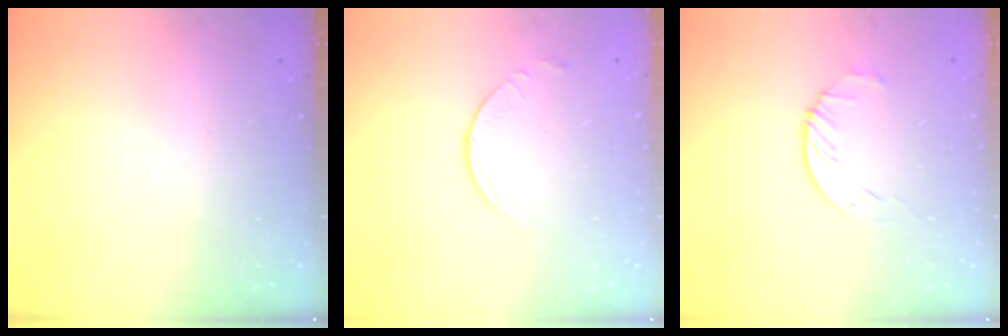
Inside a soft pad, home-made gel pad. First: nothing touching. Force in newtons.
{"total": 3.2, "press": 3.2, "slide": 0.3}
{"total": 3.5, "press": 3.4, "slide": 0.4}